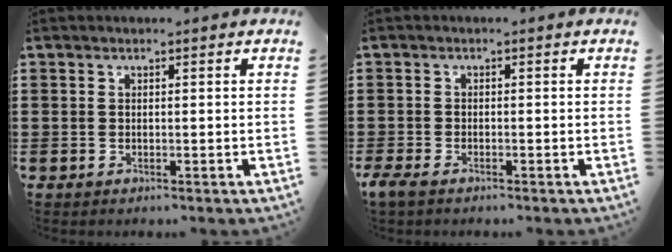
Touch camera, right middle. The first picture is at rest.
{"total": 1.8, "force": [-1.4, 0.6, 1.0], "torque": [-0.042, -0.006, -0.035]}